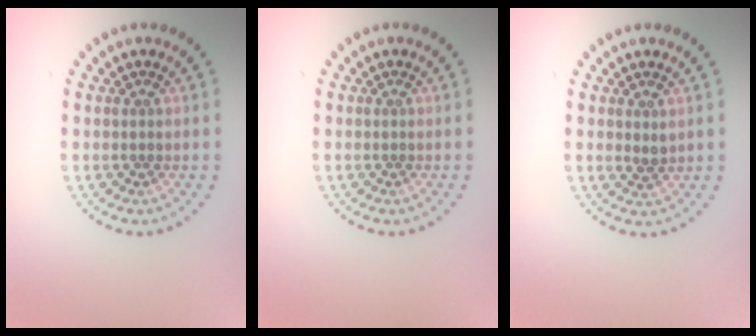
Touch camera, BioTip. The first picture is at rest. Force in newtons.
{"total": 0.0}
{"total": 1.0, "press": 0.9, "slide": 0.3}